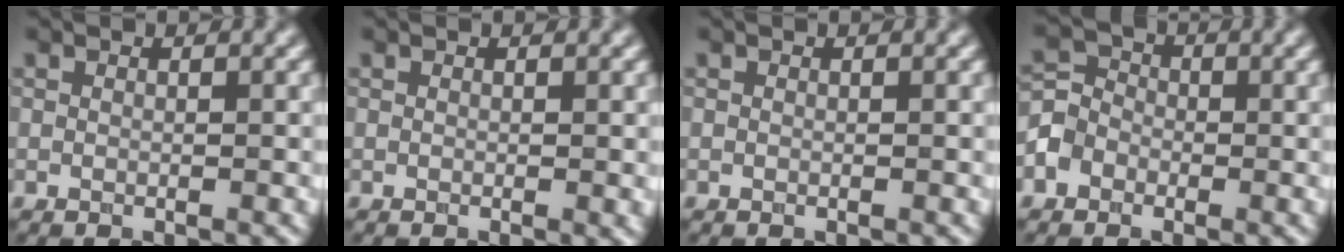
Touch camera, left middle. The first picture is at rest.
{"total": 0.7, "force": [-0.1, 0.1, 0.7], "torque": [-0.009, -0.004, -0.001]}
{"total": 0.0}
{"total": 3.3, "force": [-1.5, 2.8, 0.9], "torque": [-0.005, 0.006, -0.033]}